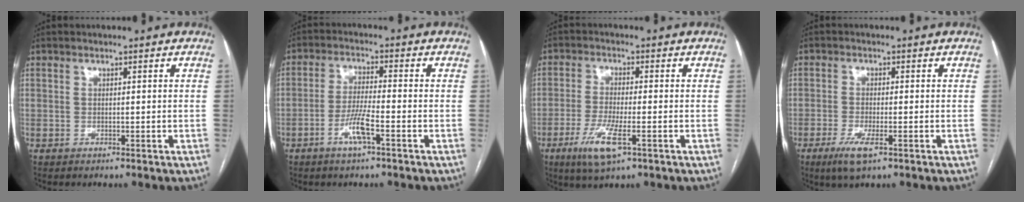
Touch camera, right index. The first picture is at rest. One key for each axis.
{"total": 5.3, "fx": -2.6, "fy": 0.3, "fz": 4.7, "tx": -0.095, "ty": -0.003, "tz": -0.051}
{"total": 7.4, "fx": -3.4, "fy": 1.3, "fz": 6.4, "tx": -0.131, "ty": -0.016, "tz": -0.060}
{"total": 4.6, "fx": -2.4, "fy": 0.8, "fz": 3.8, "tx": -0.078, "ty": -0.010, "tz": -0.043}